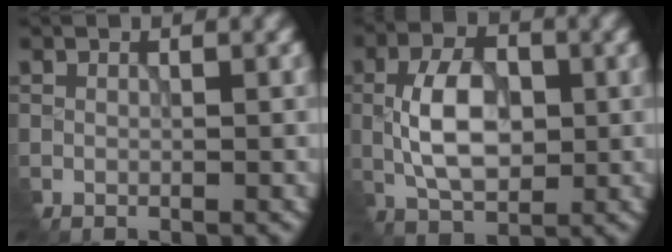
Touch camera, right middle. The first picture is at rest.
{"total": 6.0, "force": [-0.6, 3.4, 4.9], "torque": [-0.102, 0.003, -0.014]}